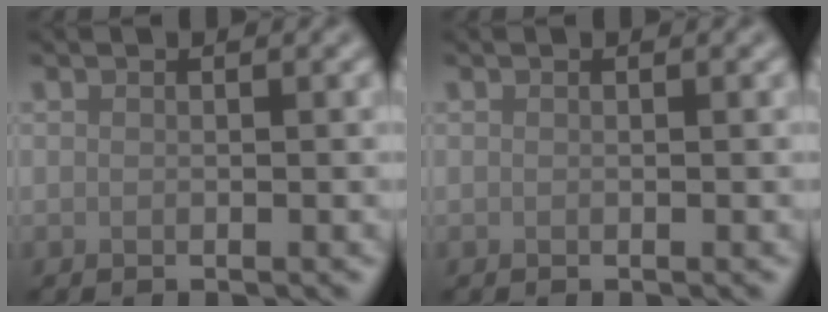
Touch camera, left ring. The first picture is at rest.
{"total": 0.0}